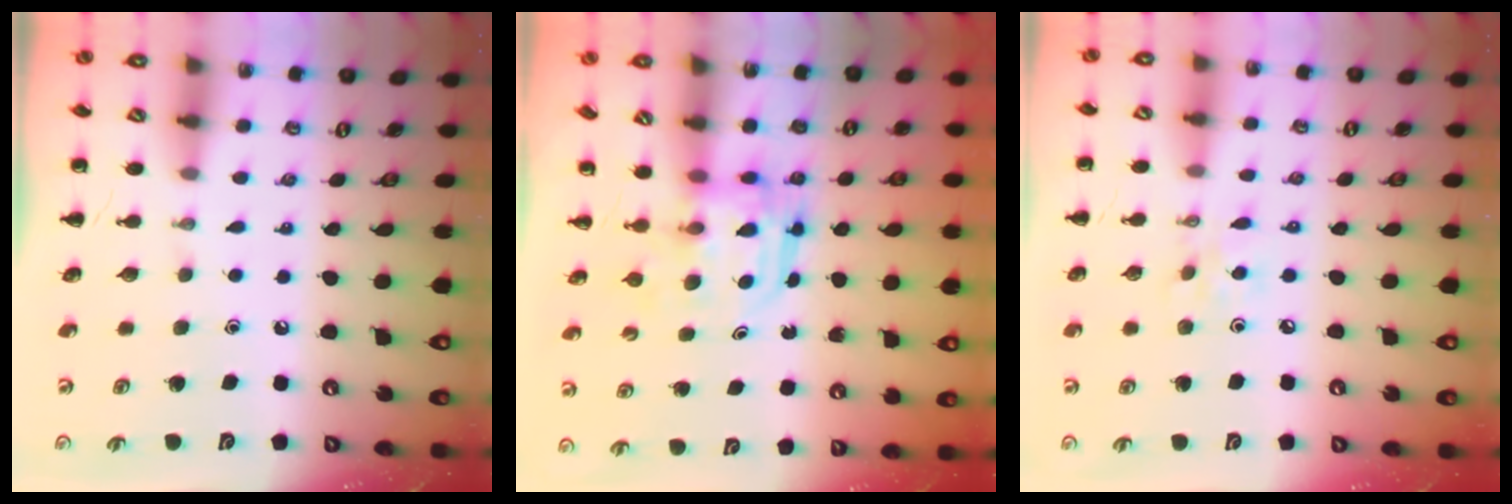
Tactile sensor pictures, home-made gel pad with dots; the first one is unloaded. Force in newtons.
{"total": 3.2, "press": 3.2, "slide": 0.2}
{"total": 3.6, "press": 3.4, "slide": 1.2}